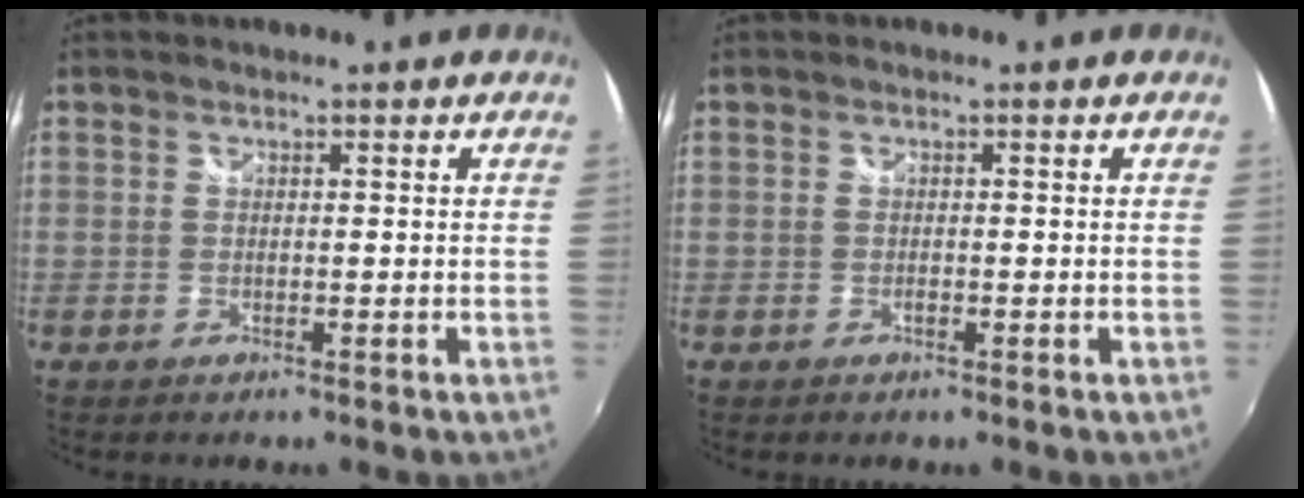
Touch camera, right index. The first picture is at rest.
{"total": 0.0}